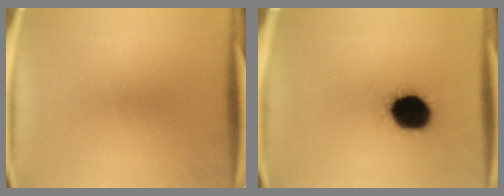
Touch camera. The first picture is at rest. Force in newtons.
{"total": 14.2}